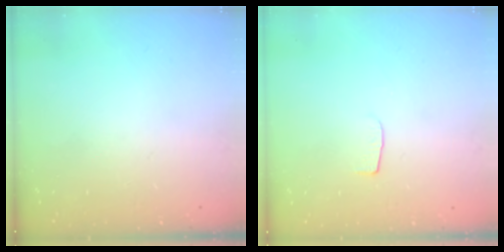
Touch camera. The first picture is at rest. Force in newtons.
{"total": 4.0, "press": 4.0, "slide": 0.2}